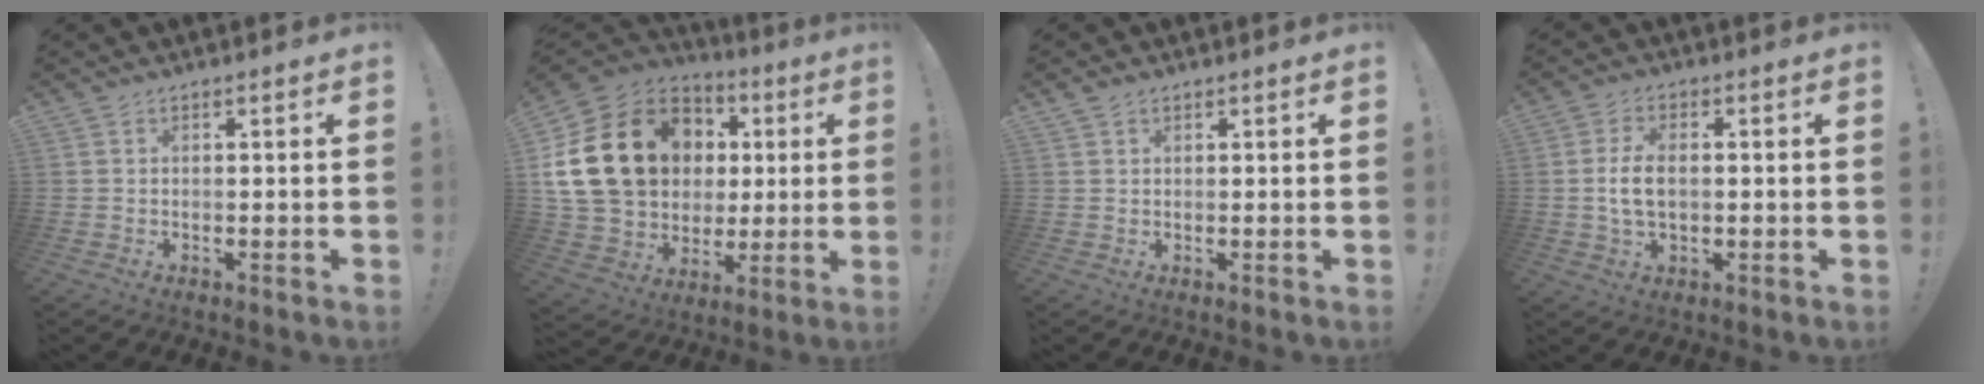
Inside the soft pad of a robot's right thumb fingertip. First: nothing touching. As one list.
[{"total": 24.5, "force": [6.0, 18.7, 14.6], "torque": [-0.264, -0.004, 0.145]}, {"total": 1.1, "force": [0.9, 0.6, 0.4], "torque": [-0.007, -0.002, 0.016]}, {"total": 7.1, "force": [0.1, 4.2, 5.7], "torque": [-0.105, -0.001, -0.002]}]